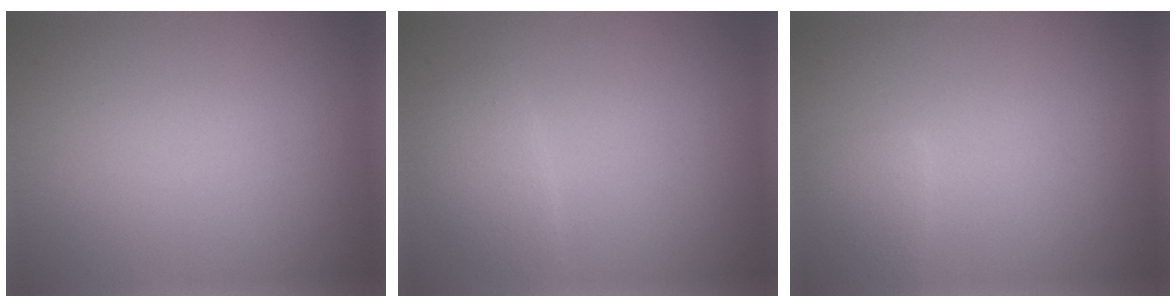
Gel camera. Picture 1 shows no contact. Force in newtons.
{"total": 1.9, "press": 1.9, "slide": 0.1}
{"total": 1.5, "press": 1.5, "slide": 0.0}